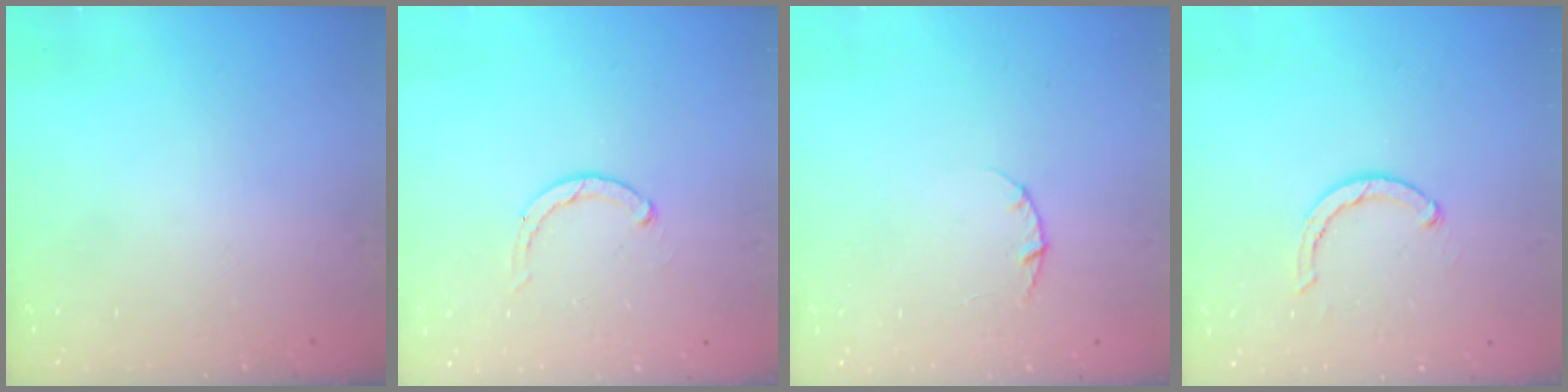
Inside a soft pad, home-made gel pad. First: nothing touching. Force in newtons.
{"total": 2.3, "press": 2.3, "slide": 0.3}
{"total": 2.8, "press": 2.8, "slide": 0.4}
{"total": 2.6, "press": 2.5, "slide": 0.4}